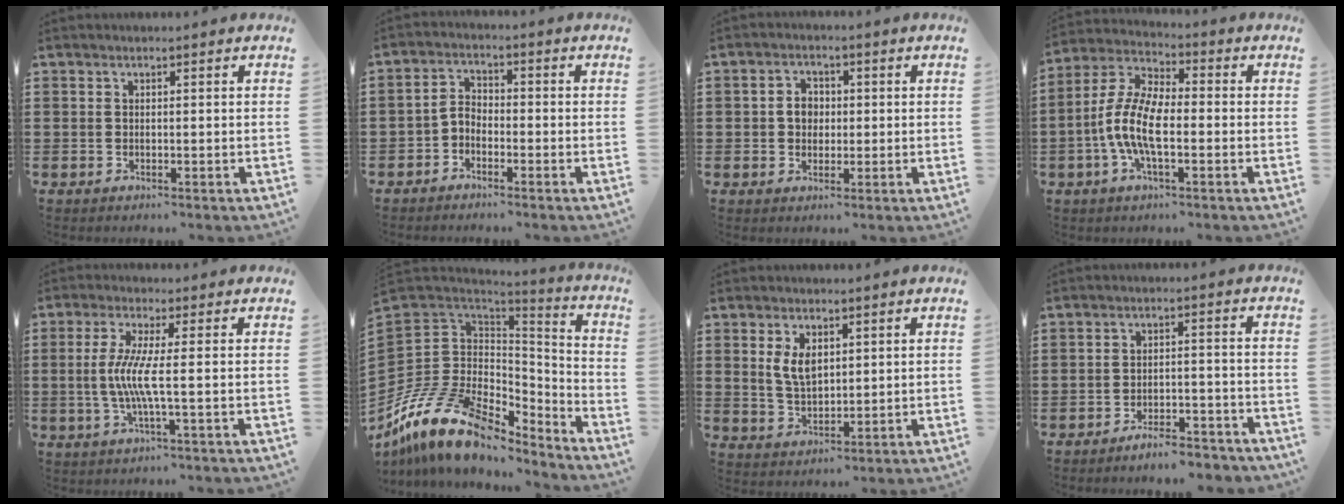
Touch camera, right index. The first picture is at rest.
{"total": 2.6, "force": [-2.0, 1.3, 1.0], "torque": [-0.030, 0.006, -0.046]}
{"total": 3.1, "force": [-0.1, 2.5, 1.8], "torque": [-0.042, 0.009, -0.004]}
{"total": 8.9, "force": [-2.4, 3.4, 7.8], "torque": [-0.196, -0.016, -0.053]}
{"total": 6.1, "force": [-0.5, -0.3, 6.0], "torque": [-0.132, -0.018, -0.019]}
{"total": 15.4, "force": [-9.7, 8.4, 8.5], "torque": [-0.211, 0.016, -0.180]}
{"total": 4.5, "force": [1.6, 2.4, 3.5], "torque": [-0.074, 0.005, 0.029]}
{"total": 4.3, "force": [-4.1, 0.2, 1.2], "torque": [-0.020, 0.006, -0.080]}